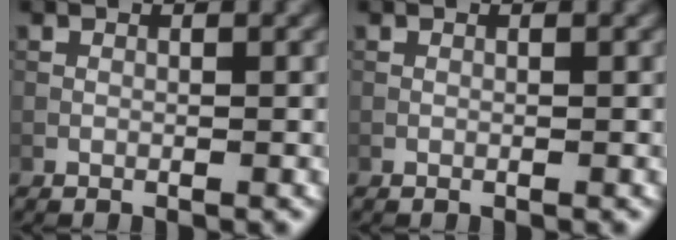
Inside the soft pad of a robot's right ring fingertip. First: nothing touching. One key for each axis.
{"total": 0.0}